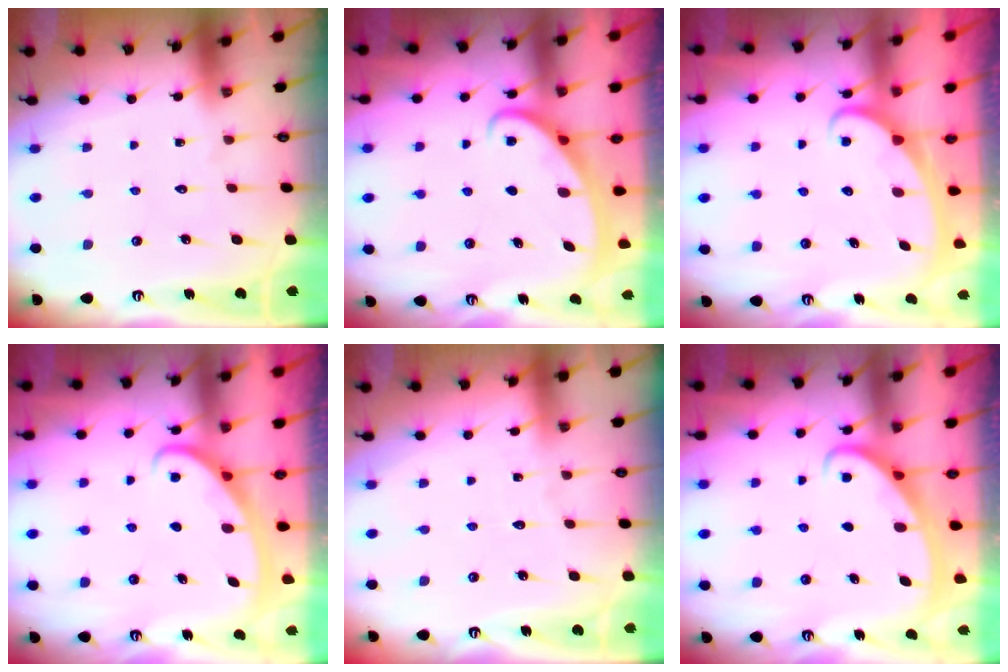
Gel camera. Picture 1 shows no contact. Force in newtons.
{"total": 2.6, "press": 2.6, "slide": 0.3}
{"total": 2.5, "press": 2.5, "slide": 0.3}
{"total": 3.0, "press": 3.0, "slide": 0.4}
{"total": 1.0, "press": 1.0, "slide": 0.2}
{"total": 2.7, "press": 2.7, "slide": 0.4}